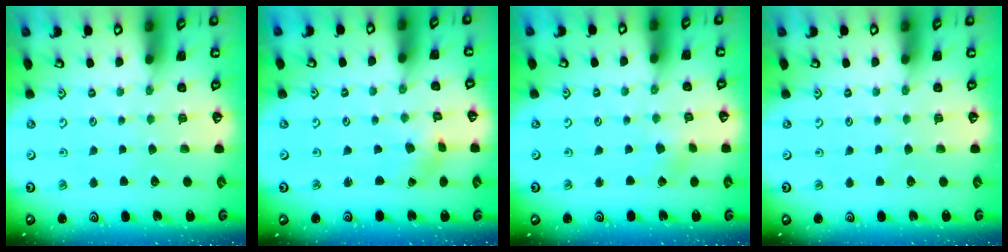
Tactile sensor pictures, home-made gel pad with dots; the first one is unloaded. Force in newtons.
{"total": 2.7, "press": 2.3, "slide": 1.3}
{"total": 1.6, "press": 1.6, "slide": 0.2}
{"total": 0.0}